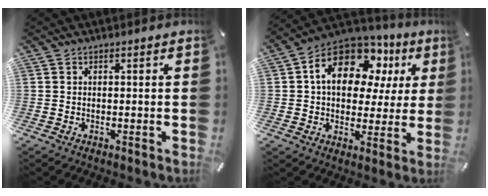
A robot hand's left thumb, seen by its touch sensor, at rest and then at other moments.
{"total": 15.9, "force": [6.4, 10.7, 9.9], "torque": [-0.164, -0.024, 0.114]}